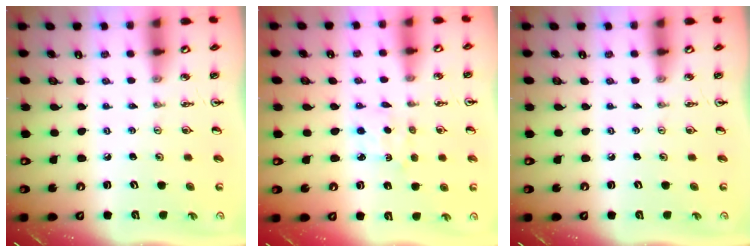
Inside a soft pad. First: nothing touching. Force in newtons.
{"total": 3.1, "press": 3.1, "slide": 0.2}
{"total": 0.0}